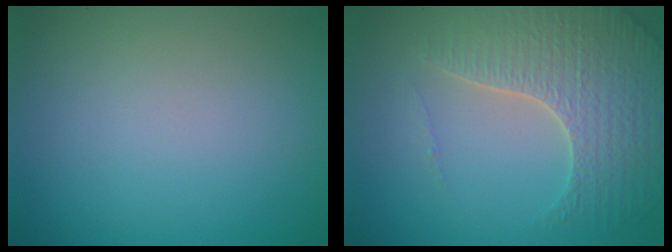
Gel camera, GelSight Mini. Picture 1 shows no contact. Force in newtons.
{"total": 5.0, "press": 4.4, "slide": 2.3}